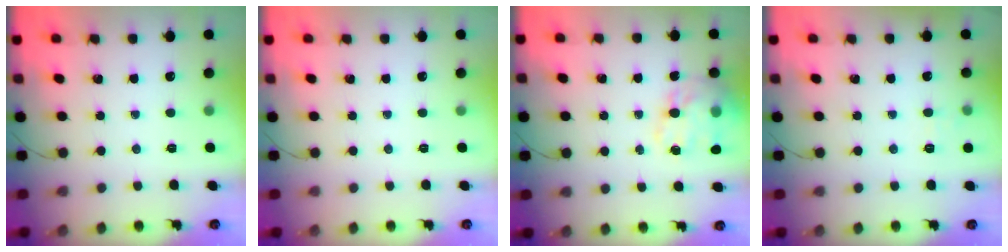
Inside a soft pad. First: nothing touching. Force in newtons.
{"total": 0.0}
{"total": 17.8, "press": 17.4, "slide": 3.9}
{"total": 4.3, "press": 4.1, "slide": 1.4}